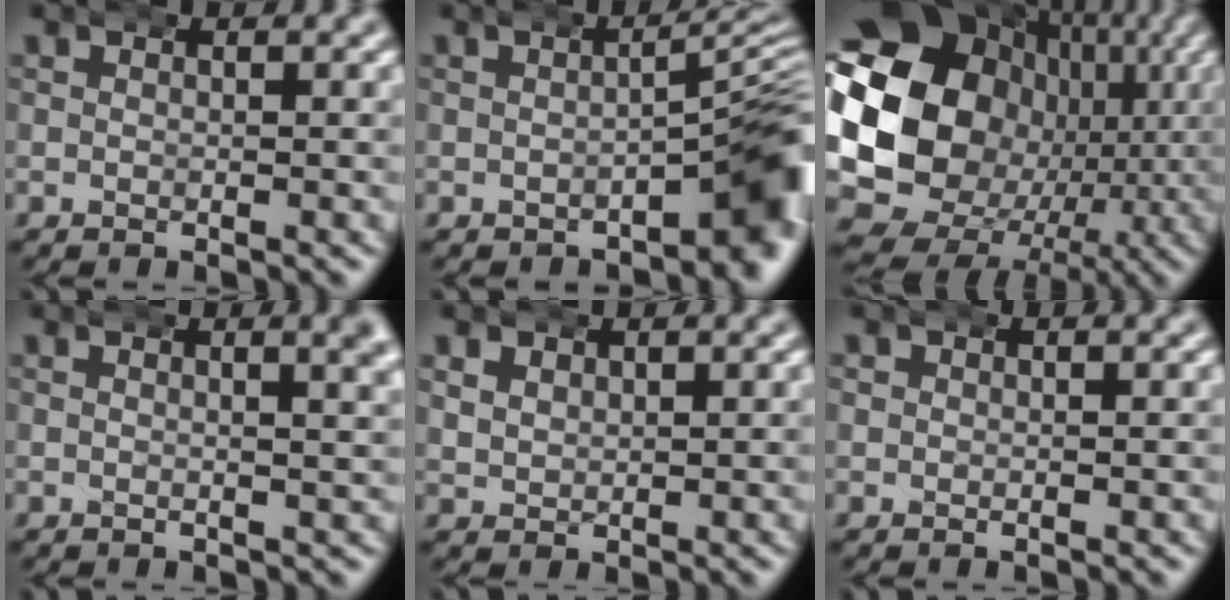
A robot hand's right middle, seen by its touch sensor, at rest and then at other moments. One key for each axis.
{"total": 7.0, "fx": -1.1, "fy": 3.4, "fz": 6.1, "tx": -0.056, "ty": 0.006, "tz": -0.021}
{"total": 23.1, "fx": -1.6, "fy": 18.5, "fz": 13.7, "tx": -0.278, "ty": -0.066, "tz": -0.014}
{"total": 2.9, "fx": 1.5, "fy": 0.6, "fz": 2.4, "tx": -0.027, "ty": 0.010, "tz": 0.019}
{"total": 2.1, "fx": 0.7, "fy": 1.8, "fz": 0.6, "tx": -0.024, "ty": -0.002, "tz": 0.018}
{"total": 0.6, "fx": 0.2, "fy": 0.5, "fz": 0.1, "tx": -0.007, "ty": 0.001, "tz": 0.003}